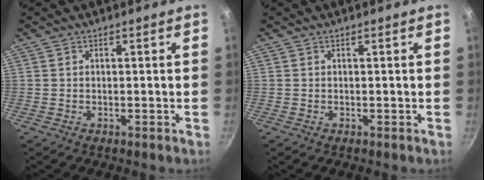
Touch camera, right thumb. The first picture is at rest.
{"total": 0.0}